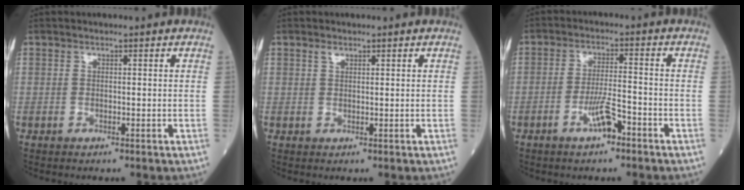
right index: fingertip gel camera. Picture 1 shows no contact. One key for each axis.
{"total": 0.9, "fx": 0.7, "fy": 0.4, "fz": 0.5, "tx": -0.011, "ty": 0.003, "tz": 0.013}
{"total": 4.8, "fx": -2.8, "fy": 0.8, "fz": 3.8, "tx": -0.074, "ty": 0.001, "tz": -0.053}